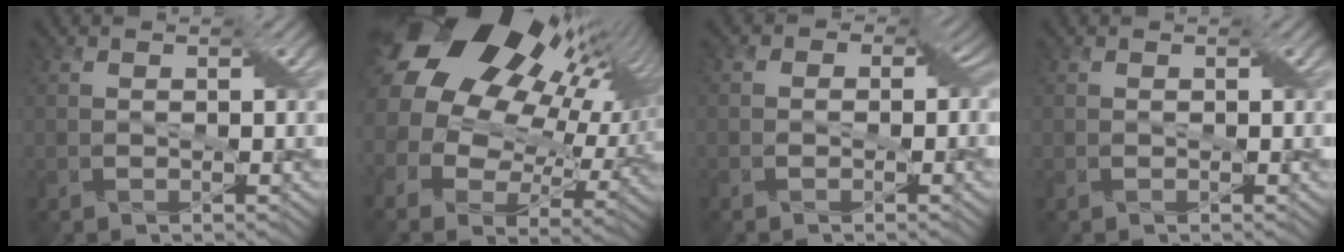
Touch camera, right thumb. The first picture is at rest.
{"total": 22.5, "force": [9.3, 14.6, 14.4], "torque": [-0.312, 0.046, 0.172]}
{"total": 3.7, "force": [-0.6, 3.1, 1.9], "torque": [-0.001, 0.012, -0.031]}
{"total": 0.0}